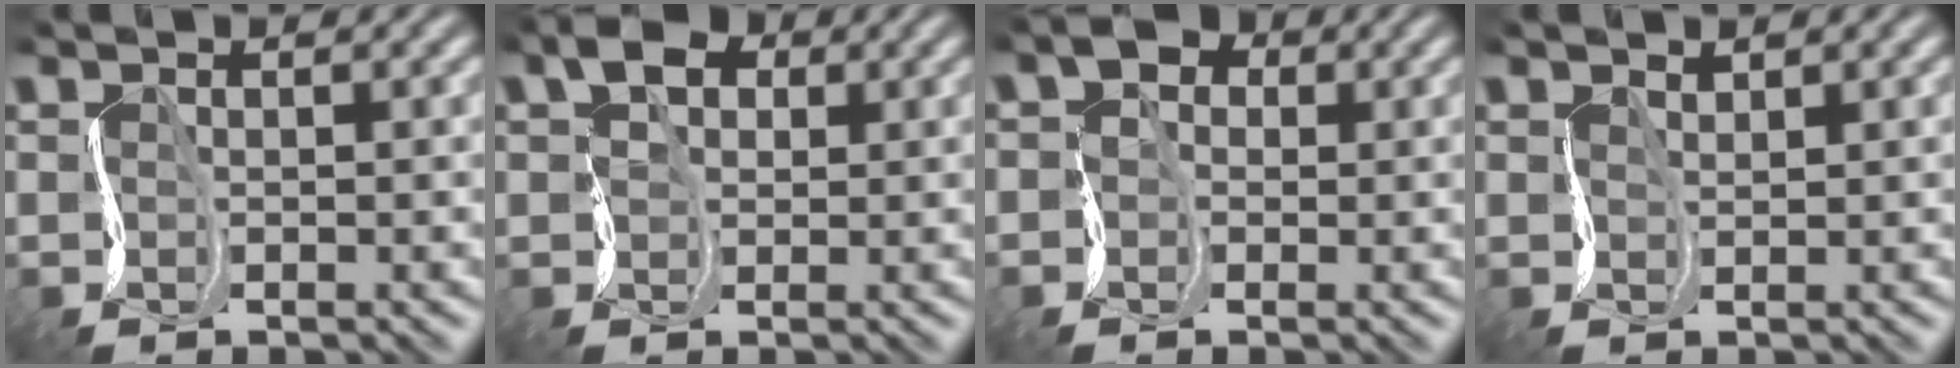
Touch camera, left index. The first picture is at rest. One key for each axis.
{"total": 3.4, "fx": 0.8, "fy": 2.4, "fz": 2.3, "tx": -0.046, "ty": 0.002, "tz": 0.001}
{"total": 2.3, "fx": -0.3, "fy": 1.9, "fz": 1.2, "tx": -0.020, "ty": 0.001, "tz": -0.017}
{"total": 1.2, "fx": 0.8, "fy": 0.5, "fz": 0.7, "tx": -0.016, "ty": -0.001, "tz": 0.013}